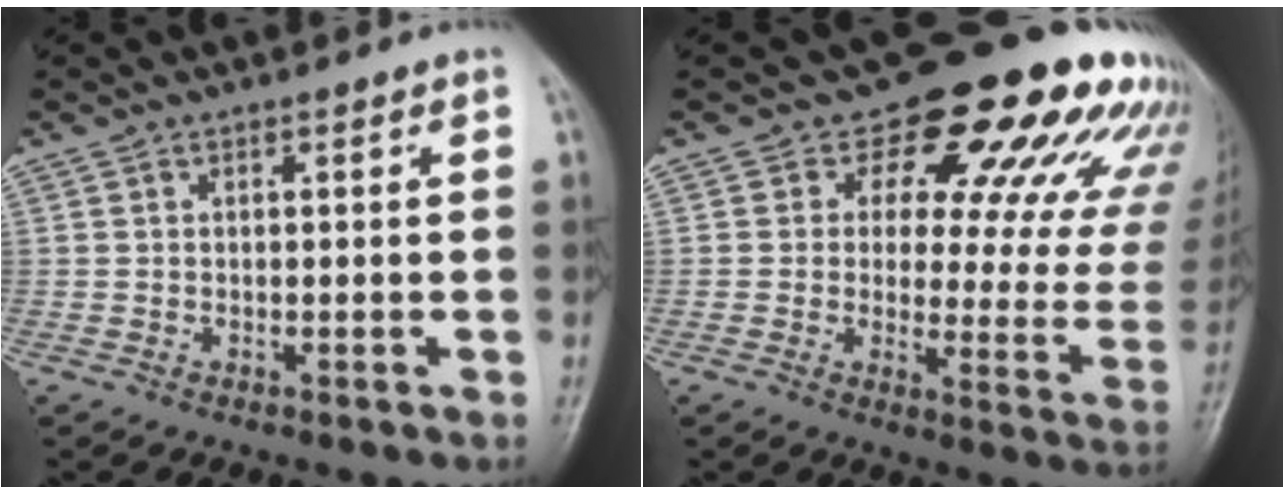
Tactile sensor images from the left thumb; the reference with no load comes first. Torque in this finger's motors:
{"motor_torque": [0.70, 0.80, 1.22, -1.20, 0.04]}